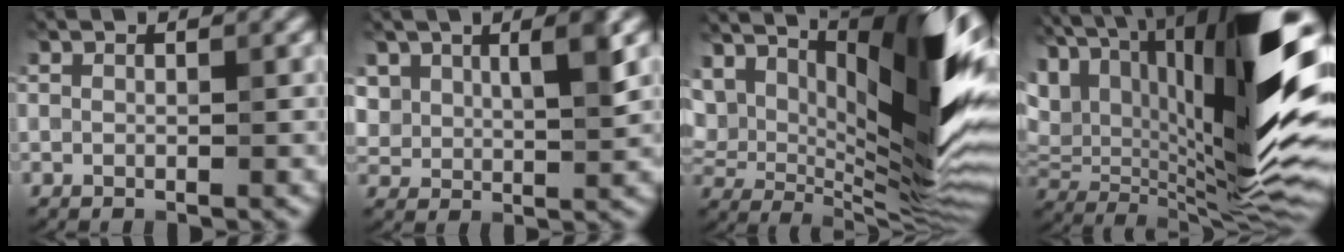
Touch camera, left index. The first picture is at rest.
{"total": 3.9, "force": [1.9, 2.0, 2.8], "torque": [-0.051, -0.004, 0.036]}
{"total": 16.5, "force": [6.5, 5.8, 14.0], "torque": [-0.194, 0.017, 0.103]}
{"total": 18.5, "force": [6.6, 7.5, 15.6], "torque": [-0.267, 0.038, 0.106]}